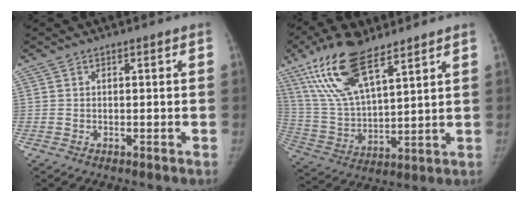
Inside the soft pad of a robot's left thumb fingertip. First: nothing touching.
{"total": 17.5, "force": [10.9, 6.4, 12.2], "torque": [-0.231, -0.035, 0.216]}